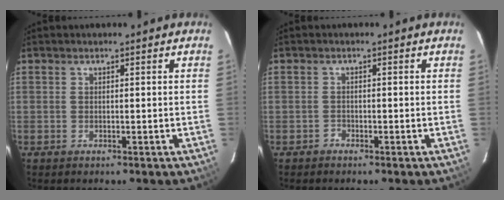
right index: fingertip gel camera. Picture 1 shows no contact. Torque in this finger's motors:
{"motor_torque": [-0.14, 0.01, -0.24, -0.10]}